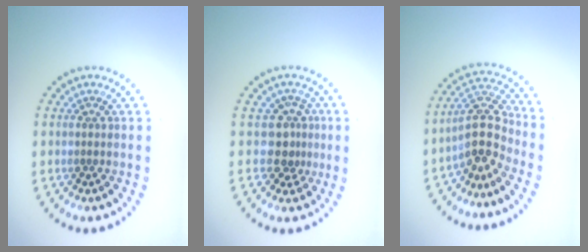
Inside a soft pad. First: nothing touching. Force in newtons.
{"total": 2.6, "press": 1.9, "slide": 1.7}
{"total": 4.1, "press": 3.6, "slide": 1.9}